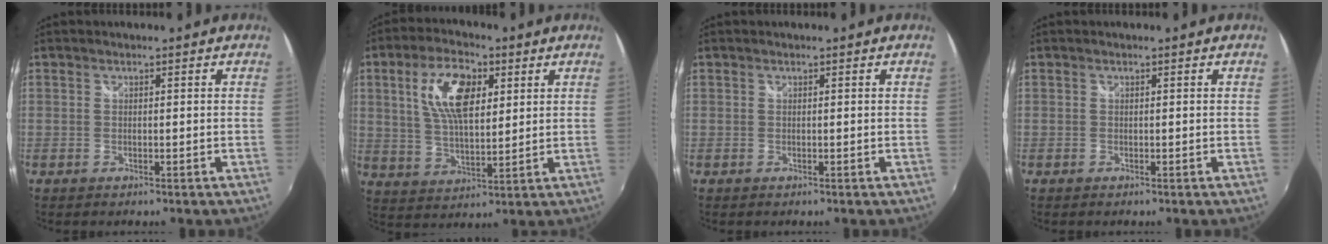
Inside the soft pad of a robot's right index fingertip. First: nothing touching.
{"total": 12.0, "force": [4.0, 5.6, 9.8], "torque": [-0.190, 0.015, 0.076]}
{"total": 0.0}
{"total": 0.0}